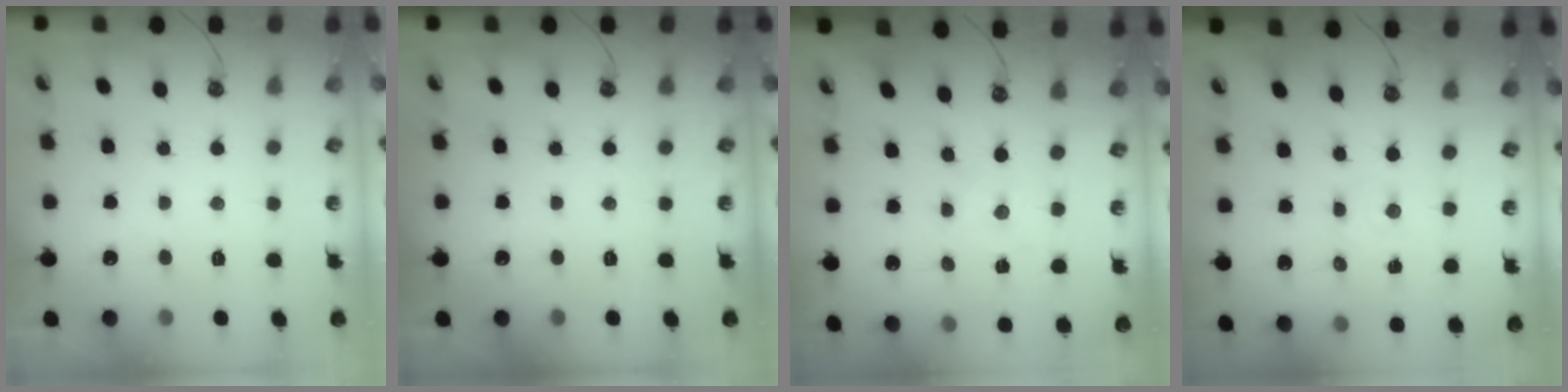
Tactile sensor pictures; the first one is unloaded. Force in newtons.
{"total": 0.0}
{"total": 0.0}
{"total": 2.6, "press": 2.6, "slide": 0.4}